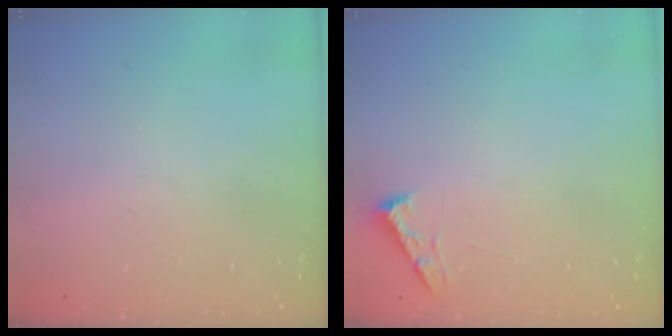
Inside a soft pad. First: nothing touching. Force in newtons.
{"total": 2.5, "press": 2.5, "slide": 0.3}